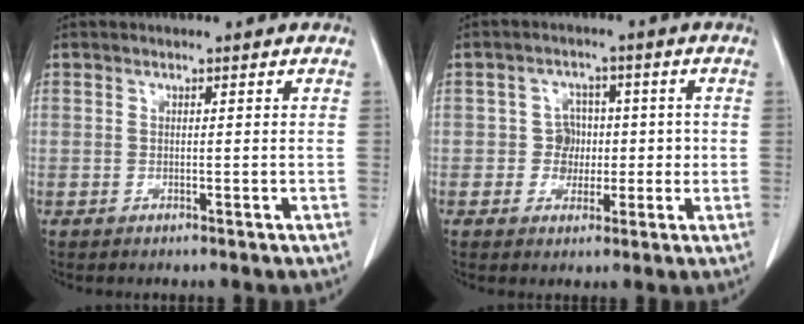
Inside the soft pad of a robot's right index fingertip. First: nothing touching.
{"total": 4.2, "force": [-0.2, 4.1, 1.0], "torque": [0.002, 0.017, -0.002]}